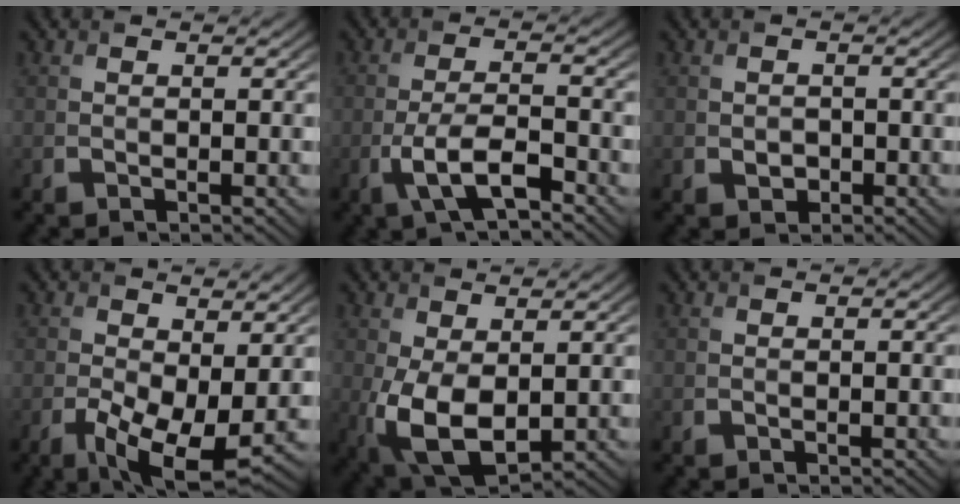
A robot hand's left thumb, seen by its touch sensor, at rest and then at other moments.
{"total": 6.1, "force": [-3.2, 1.8, 4.9], "torque": [-0.103, 0.003, -0.063]}
{"total": 1.5, "force": [-0.5, 1.2, 0.7], "torque": [-0.012, -0.006, -0.008]}
{"total": 8.2, "force": [-2.1, 3.8, 6.9], "torque": [-0.144, -0.024, -0.031]}
{"total": 7.8, "force": [-0.7, 4.4, 6.5], "torque": [-0.155, -0.014, -0.005]}
{"total": 0.0}